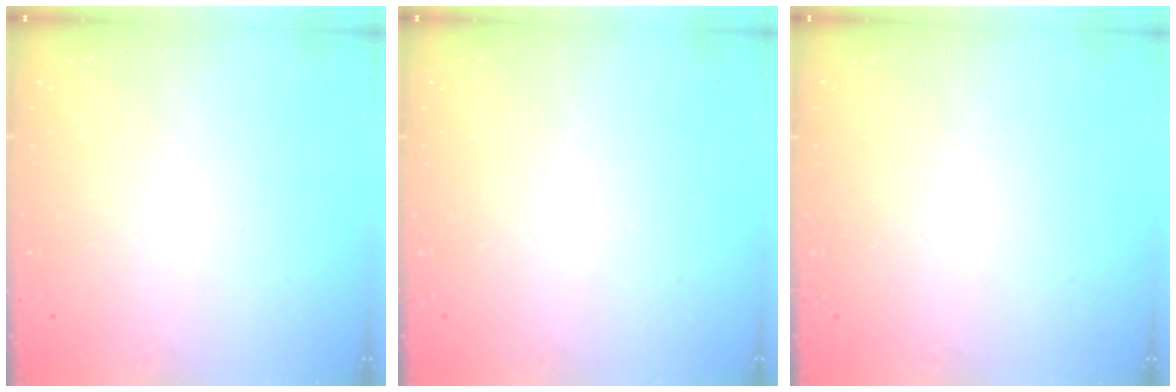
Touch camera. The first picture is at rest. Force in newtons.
{"total": 0.0}
{"total": 0.0}